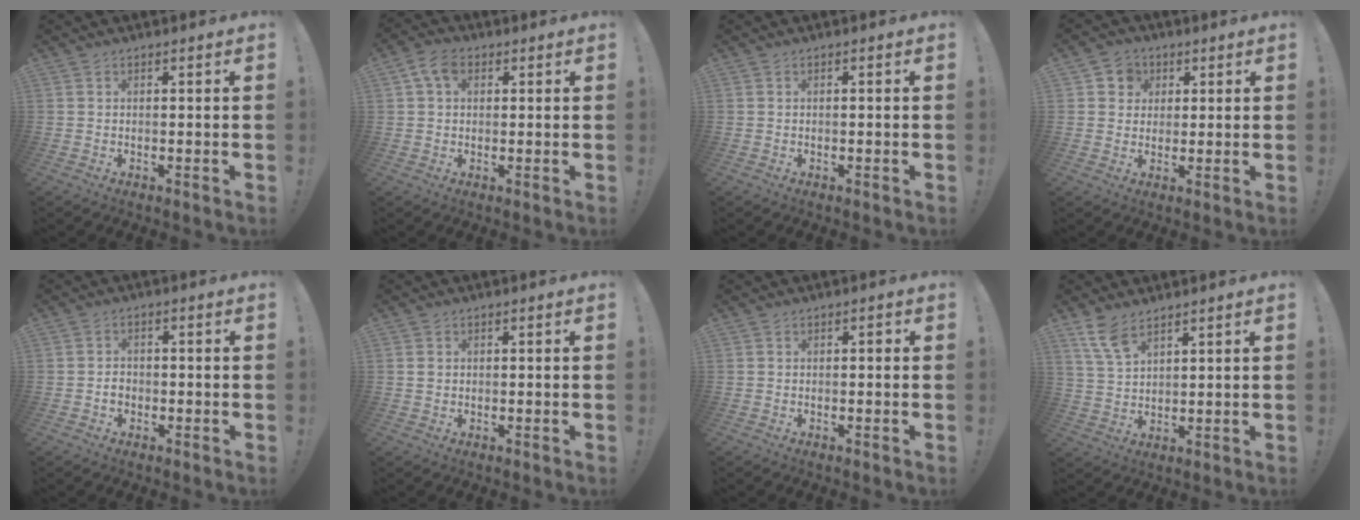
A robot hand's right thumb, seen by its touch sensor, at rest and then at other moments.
{"total": 6.2, "force": [2.2, 4.2, 4.0], "torque": [-0.065, 0.003, 0.044]}
{"total": 0.0}
{"total": 5.5, "force": [1.3, 5.2, 1.2], "torque": [-0.017, -0.005, 0.025]}
{"total": 2.7, "force": [-1.0, 2.1, 1.3], "torque": [-0.013, 0.005, -0.019]}
{"total": 1.3, "force": [0.4, 1.2, 0.3], "torque": [-0.005, 0.006, 0.006]}
{"total": 0.9, "force": [-0.6, 0.3, 0.5], "torque": [-0.013, 0.005, -0.012]}
{"total": 7.2, "force": [5.2, 2.8, 4.1], "torque": [-0.075, -0.027, 0.099]}